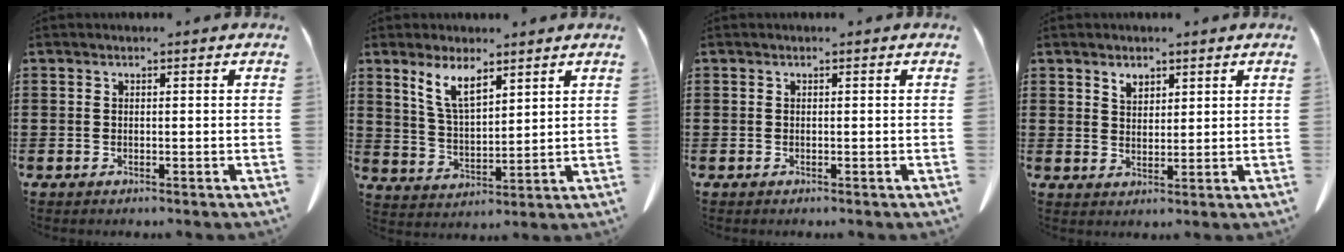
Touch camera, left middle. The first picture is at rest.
{"total": 7.2, "force": [5.1, 2.5, 4.4], "torque": [-0.101, -0.008, 0.095]}
{"total": 0.0}
{"total": 2.4, "force": [1.9, 1.2, 0.8], "torque": [-0.013, -0.002, 0.035]}